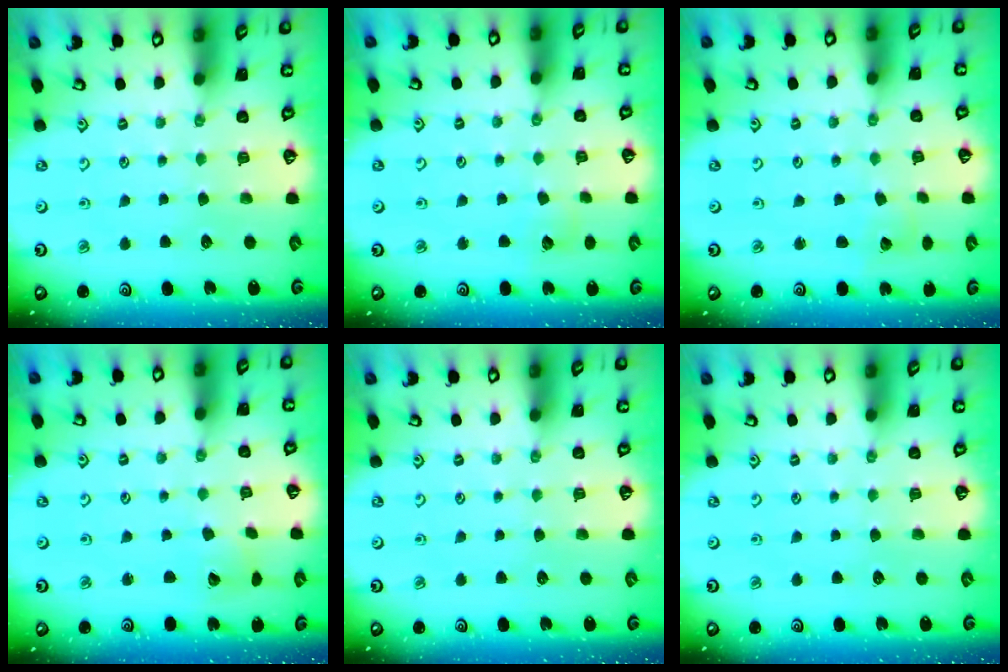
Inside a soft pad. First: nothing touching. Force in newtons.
{"total": 3.3, "press": 3.3, "slide": 0.3}
{"total": 3.1, "press": 3.1, "slide": 0.3}
{"total": 2.8, "press": 2.8, "slide": 0.4}
{"total": 0.0}
{"total": 0.0}